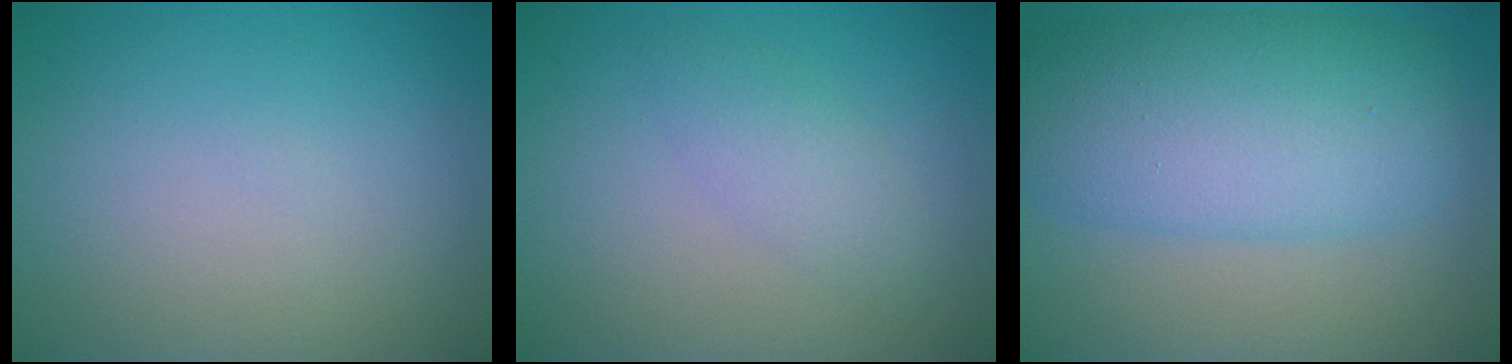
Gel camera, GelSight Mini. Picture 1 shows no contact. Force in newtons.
{"total": 2.0, "press": 2.0, "slide": 0.1}
{"total": 9.3, "press": 9.3, "slide": 0.2}